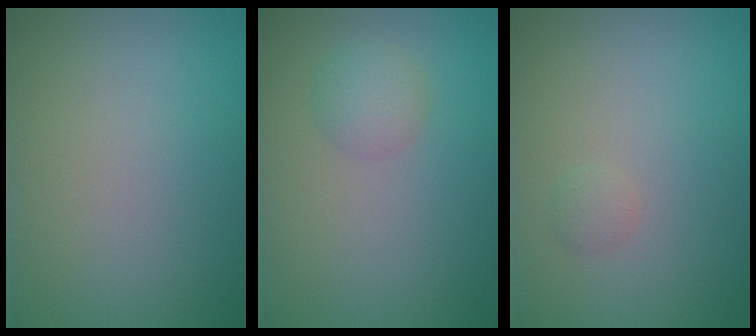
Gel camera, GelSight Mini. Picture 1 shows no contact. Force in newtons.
{"total": 1.6, "press": 1.6, "slide": 0.2}
{"total": 0.7, "press": 0.7, "slide": 0.0}